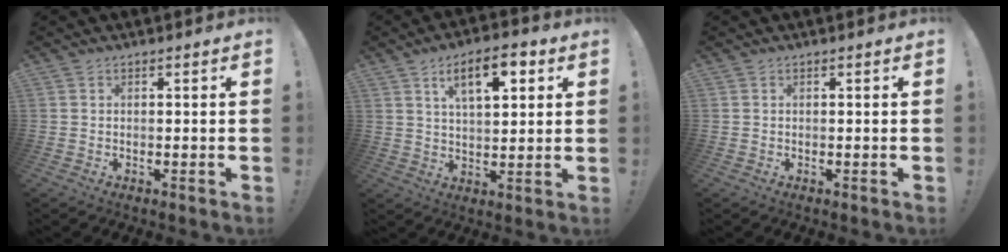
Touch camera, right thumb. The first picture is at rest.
{"total": 10.9, "force": [4.8, 4.7, 8.7], "torque": [-0.132, -0.005, 0.079]}
{"total": 0.0}